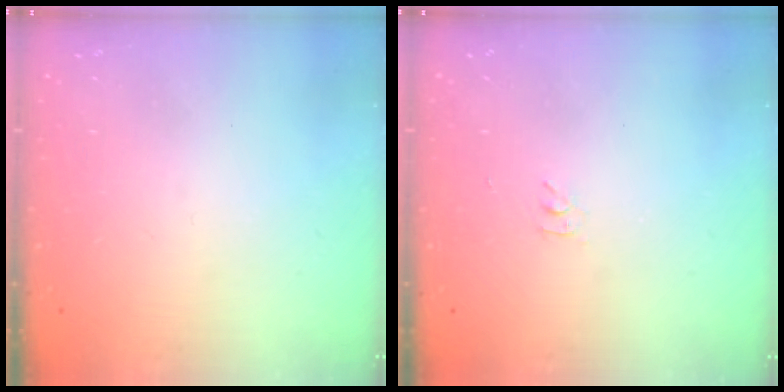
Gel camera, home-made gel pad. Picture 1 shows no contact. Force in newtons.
{"total": 2.8, "press": 2.8, "slide": 0.4}